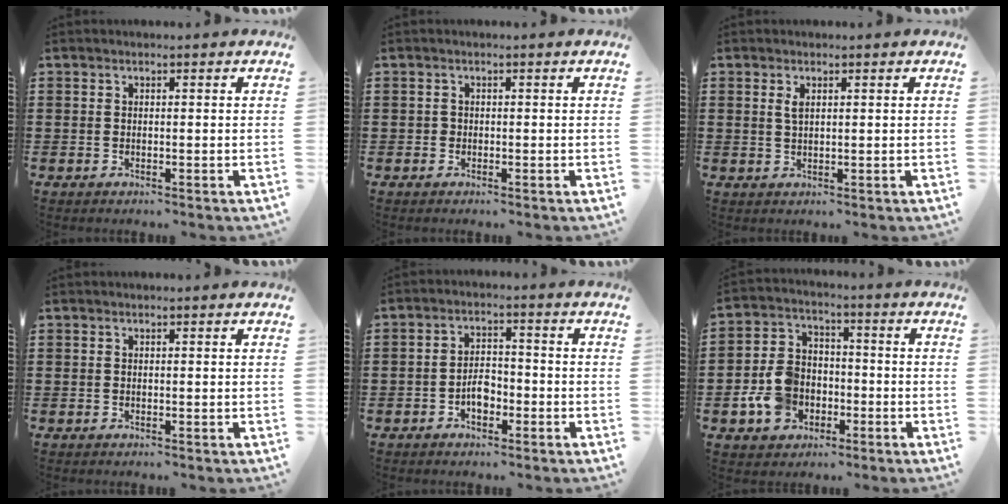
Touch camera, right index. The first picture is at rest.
{"total": 0.7, "force": [-0.2, 0.6, 0.2], "torque": [-0.004, 0.003, -0.006]}
{"total": 1.6, "force": [0.6, 0.6, 1.3], "torque": [-0.028, 0.004, 0.010]}
{"total": 0.0}
{"total": 3.8, "force": [-1.7, 2.2, 2.5], "torque": [-0.055, 0.002, -0.034]}
{"total": 8.3, "force": [-2.8, 6.5, 4.3], "torque": [-0.115, 0.018, -0.054]}